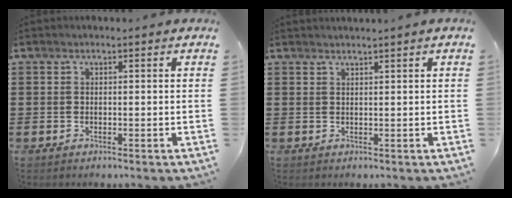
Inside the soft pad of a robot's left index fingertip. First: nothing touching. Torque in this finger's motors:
{"motor_torque": [0.35, -0.40, 0.28, 0.13]}